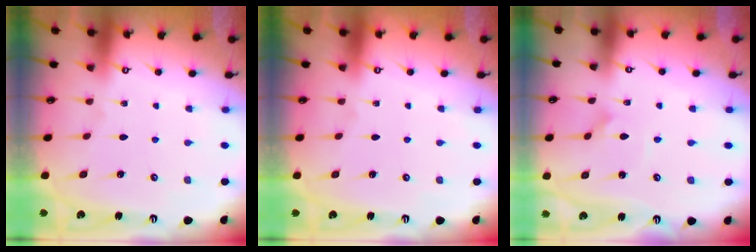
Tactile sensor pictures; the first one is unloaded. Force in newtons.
{"total": 0.0}
{"total": 1.3, "press": 1.3, "slide": 0.0}